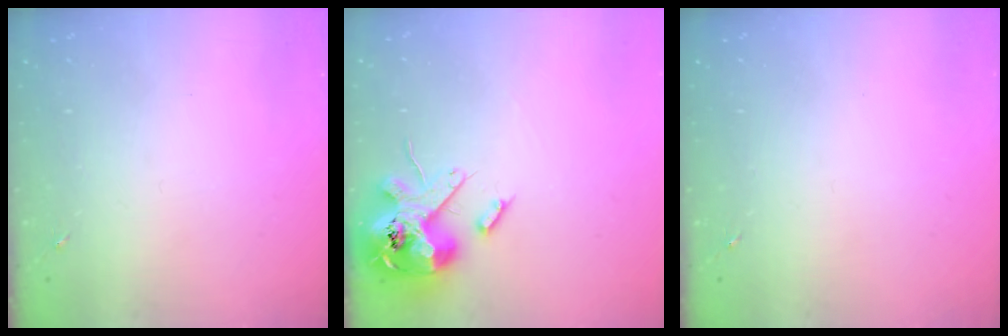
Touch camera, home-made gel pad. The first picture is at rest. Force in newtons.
{"total": 15.3, "press": 15.1, "slide": 2.5}
{"total": 0.0}